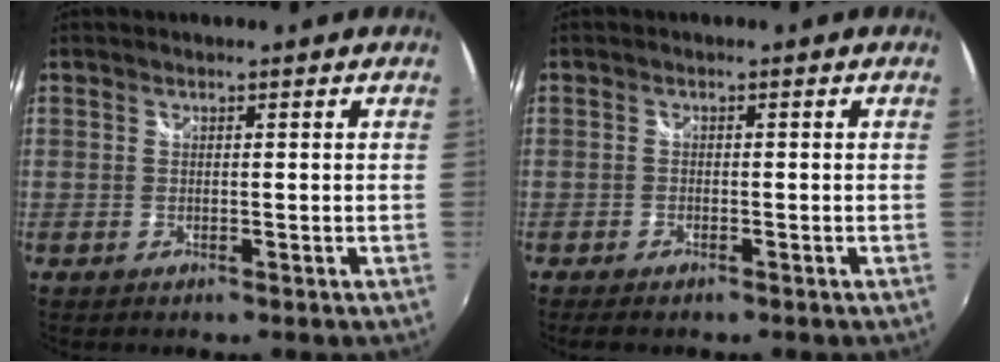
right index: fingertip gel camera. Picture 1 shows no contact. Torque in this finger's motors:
{"motor_torque": [0.19, -0.03, 0.01, -0.01]}